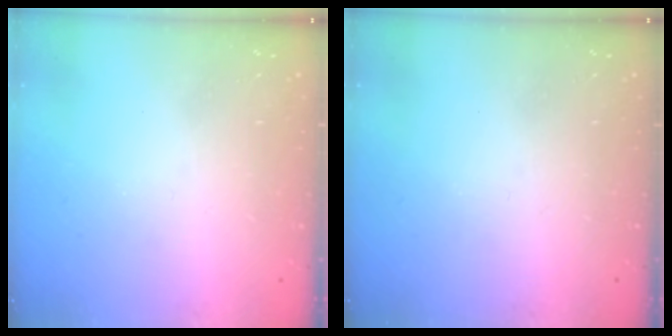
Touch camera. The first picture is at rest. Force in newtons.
{"total": 0.0}